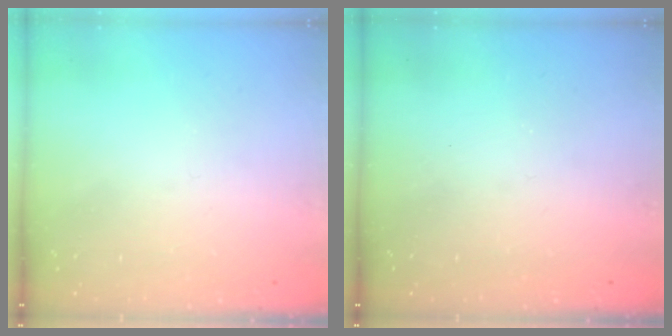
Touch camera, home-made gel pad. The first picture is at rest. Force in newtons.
{"total": 0.0}